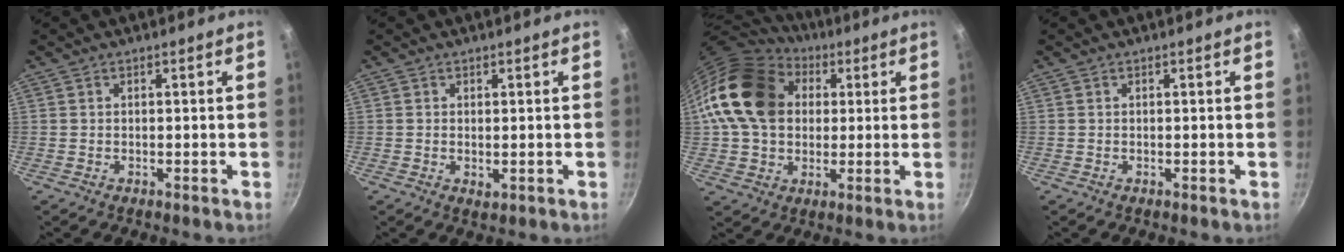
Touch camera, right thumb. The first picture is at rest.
{"total": 1.3, "force": [0.2, 0.7, 1.0], "torque": [-0.018, -0.004, 0.003]}
{"total": 20.4, "force": [4.4, 15.5, 12.4], "torque": [-0.205, 0.024, 0.070]}
{"total": 0.0}